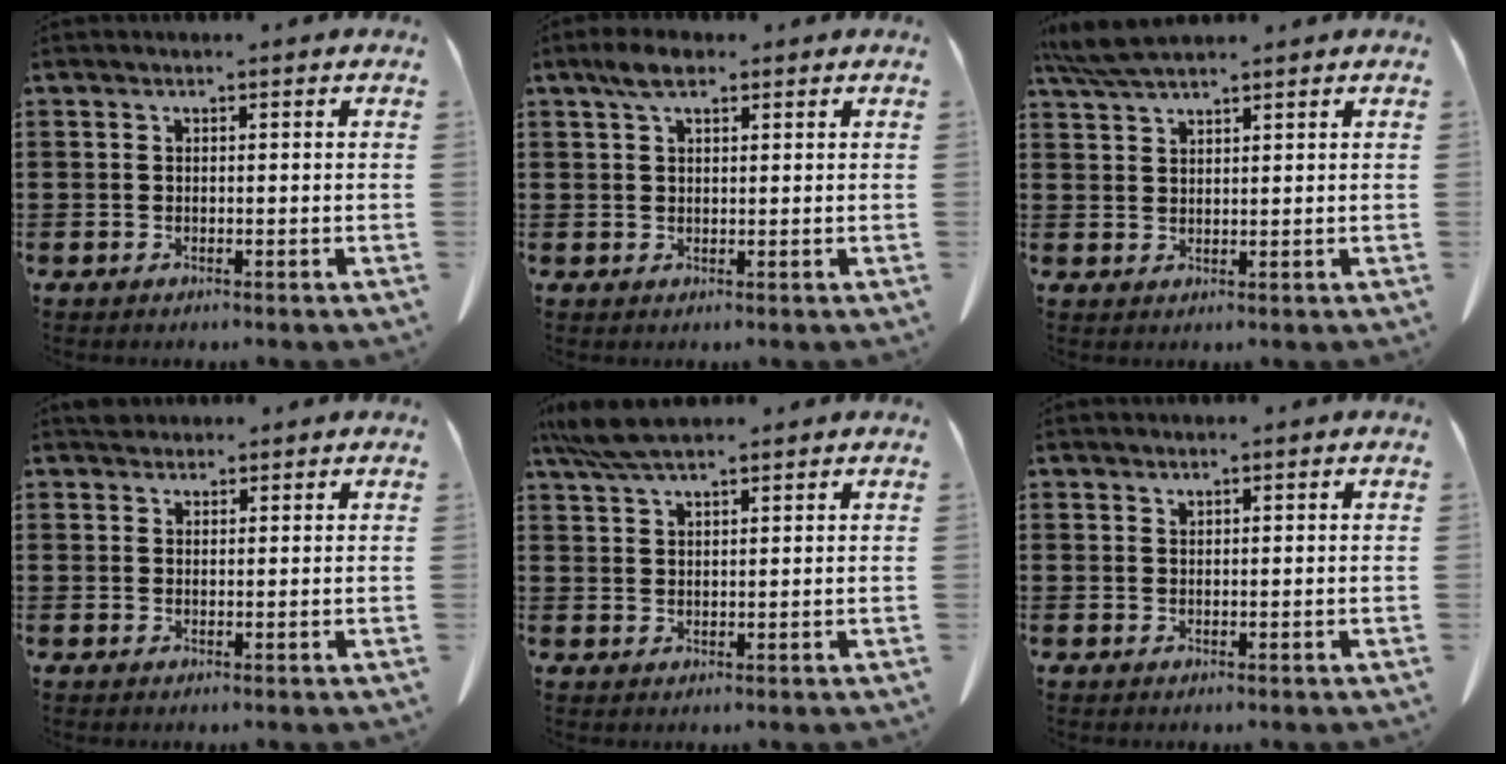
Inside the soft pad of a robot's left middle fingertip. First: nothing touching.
{"total": 3.7, "force": [2.3, 1.6, 2.4], "torque": [-0.054, 0.006, 0.042]}
{"total": 4.7, "force": [4.0, 0.6, 2.5], "torque": [-0.059, -0.006, 0.076]}
{"total": 1.8, "force": [1.6, 0.7, 0.3], "torque": [-0.003, -0.002, 0.032]}
{"total": 5.5, "force": [4.4, 1.0, 3.2], "torque": [-0.073, -0.007, 0.082]}
{"total": 0.7, "force": [0.6, 0.0, 0.2], "torque": [-0.006, -0.003, 0.014]}